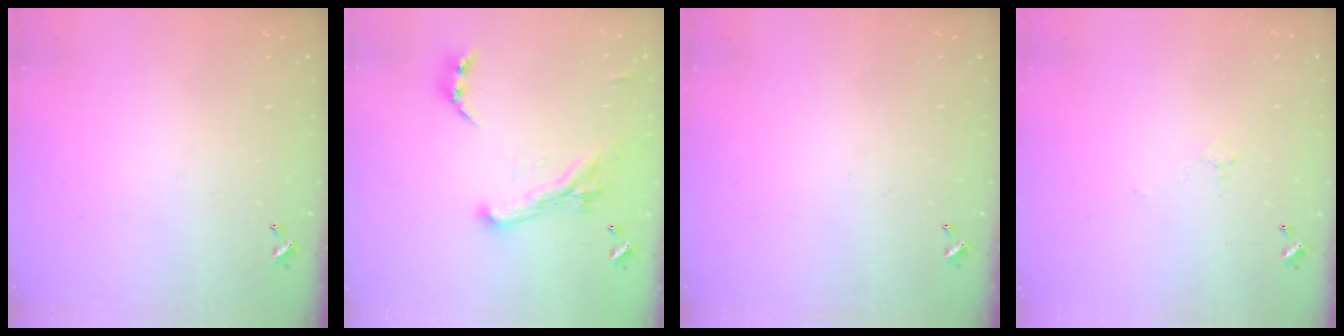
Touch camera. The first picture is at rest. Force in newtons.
{"total": 4.2, "press": 4.1, "slide": 1.2}
{"total": 0.0}
{"total": 0.6, "press": 0.1, "slide": 0.6}